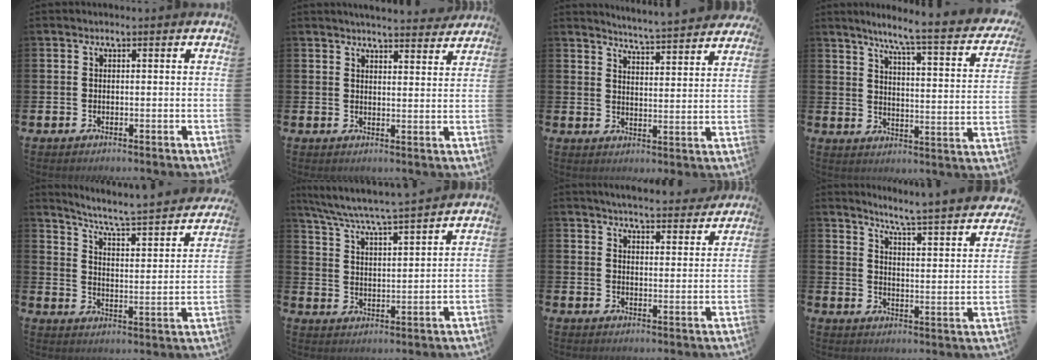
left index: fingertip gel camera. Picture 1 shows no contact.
{"total": 4.5, "force": [4.5, 0.1, 0.5], "torque": [-0.011, -0.027, 0.079]}
{"total": 5.0, "force": [5.0, -0.4, 0.3], "torque": [-0.019, -0.043, 0.085]}
{"total": 6.7, "force": [5.5, -0.1, 3.8], "torque": [-0.081, -0.052, 0.080]}
{"total": 5.3, "force": [4.7, 0.3, 2.4], "torque": [-0.071, -0.044, 0.069]}
{"total": 6.3, "force": [6.1, -0.3, 1.8], "torque": [-0.061, -0.048, 0.102]}
{"total": 5.2, "force": [5.2, 0.4, 0.6], "torque": [-0.019, -0.037, 0.090]}
{"total": 5.3, "force": [5.0, -0.5, 1.9], "torque": [-0.052, -0.054, 0.075]}